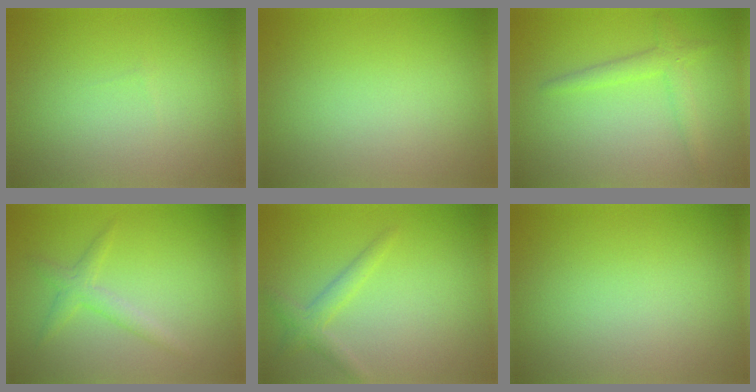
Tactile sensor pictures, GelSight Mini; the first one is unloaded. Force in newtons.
{"total": 0.0}
{"total": 3.0, "press": 3.0, "slide": 0.2}
{"total": 1.8, "press": 1.8, "slide": 0.1}
{"total": 1.9, "press": 1.9, "slide": 0.1}
{"total": 0.0}